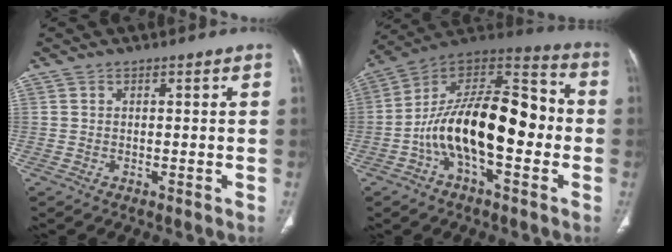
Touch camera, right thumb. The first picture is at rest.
{"total": 22.0, "force": [-3.5, 10.5, 18.9], "torque": [-0.296, 0.058, -0.063]}